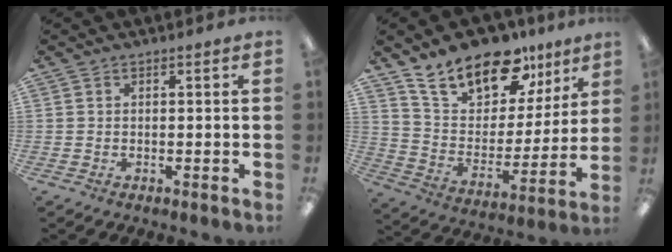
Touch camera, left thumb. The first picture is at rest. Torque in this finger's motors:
{"motor_torque": [1.75, 1.64, 1.22, -1.55, 0.23]}